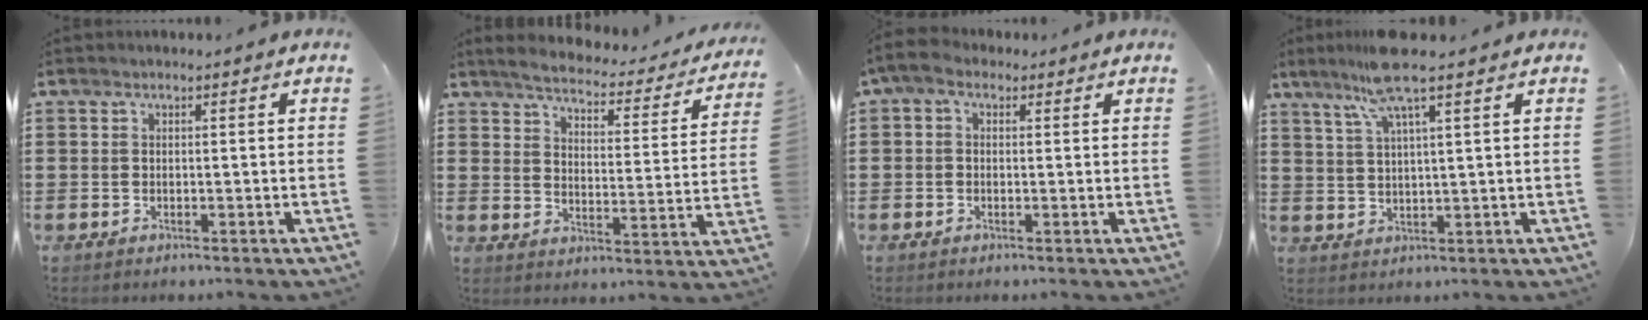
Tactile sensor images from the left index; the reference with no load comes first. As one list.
[{"total": 3.4, "force": [3.2, 0.2, 1.1], "torque": [-0.044, -0.028, 0.046]}, {"total": 2.7, "force": [0.5, 1.7, 2.1], "torque": [-0.051, 0.006, 0.006]}, {"total": 7.8, "force": [5.3, 0.2, 5.7], "torque": [-0.126, -0.001, 0.095]}]